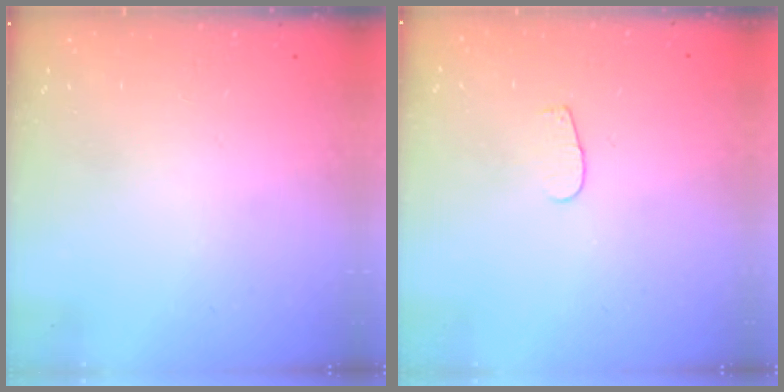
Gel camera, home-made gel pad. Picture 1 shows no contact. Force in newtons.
{"total": 2.6, "press": 2.5, "slide": 0.3}